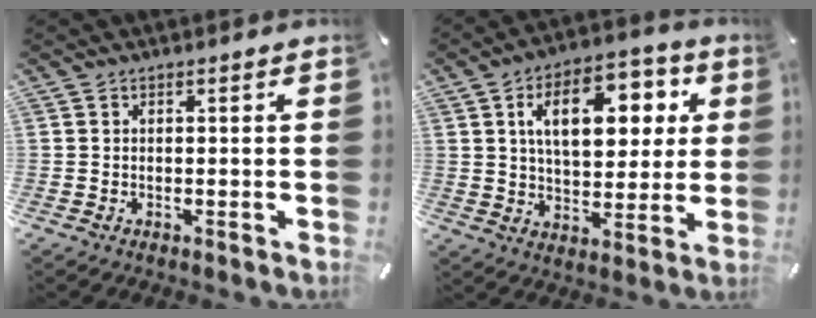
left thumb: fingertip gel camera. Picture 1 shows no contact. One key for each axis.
{"total": 16.0, "fx": 5.3, "fy": 9.7, "fz": 11.6, "tx": -0.174, "ty": -0.001, "tz": 0.088}